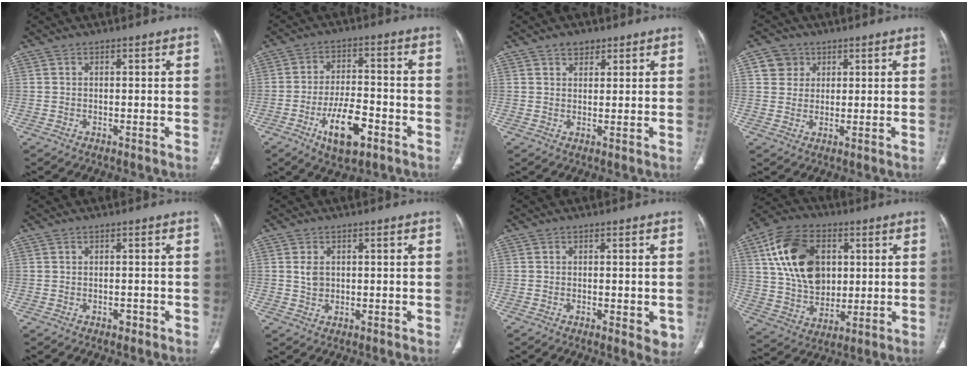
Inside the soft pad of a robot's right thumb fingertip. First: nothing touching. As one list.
[{"total": 10.9, "force": [-5.2, 4.7, 8.4], "torque": [-0.144, 0.023, -0.083]}, {"total": 2.7, "force": [1.8, 1.7, 1.1], "torque": [-0.003, -0.010, 0.028]}, {"total": 4.6, "force": [1.8, 4.2, 0.7], "torque": [0.009, -0.003, 0.030]}, {"total": 1.0, "force": [-0.6, 0.7, 0.4], "torque": [0.000, 0.002, -0.009]}, {"total": 2.4, "force": [0.4, 1.8, 1.5], "torque": [-0.023, -0.004, 0.012]}, {"total": 4.3, "force": [-0.9, 1.9, 3.8], "torque": [-0.035, -0.008, -0.010]}, {"total": 17.4, "force": [4.6, 11.9, 11.8], "torque": [-0.184, -0.004, 0.086]}]